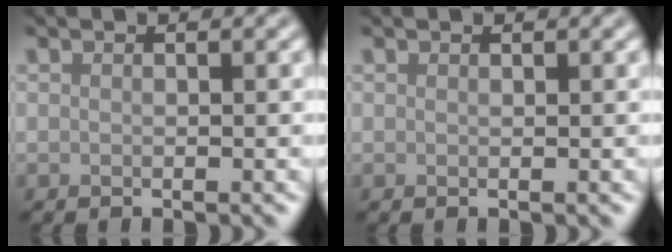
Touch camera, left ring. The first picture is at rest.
{"total": 0.0}